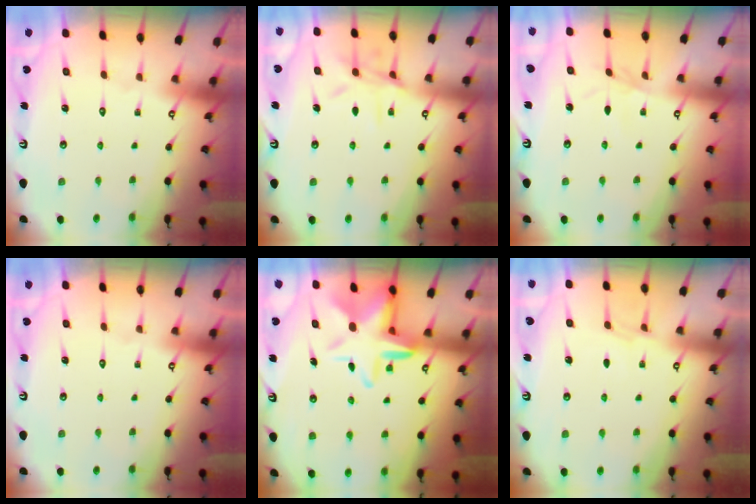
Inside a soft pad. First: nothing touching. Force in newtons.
{"total": 9.5, "press": 9.5, "slide": 0.7}
{"total": 1.7, "press": 1.7, "slide": 0.4}
{"total": 0.0}
{"total": 10.3, "press": 10.0, "slide": 2.7}
{"total": 3.4, "press": 3.4, "slide": 0.5}